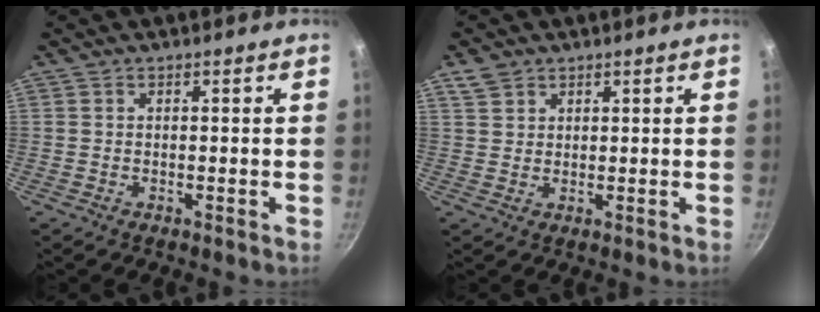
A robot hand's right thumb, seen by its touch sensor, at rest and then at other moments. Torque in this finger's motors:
{"motor_torque": [-0.73, 0.56, -0.34, 0.33, -0.02]}